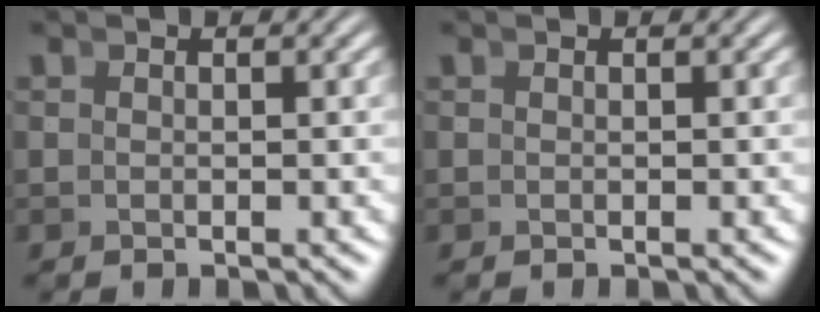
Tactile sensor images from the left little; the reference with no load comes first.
{"total": 0.0}